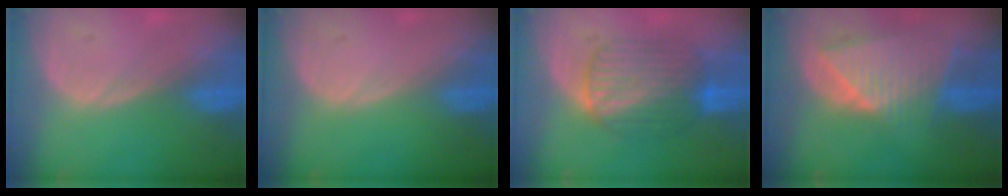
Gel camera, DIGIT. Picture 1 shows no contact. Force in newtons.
{"total": 0.0}
{"total": 7.9, "press": 7.9, "slide": 0.2}
{"total": 8.9, "press": 7.8, "slide": 4.2}